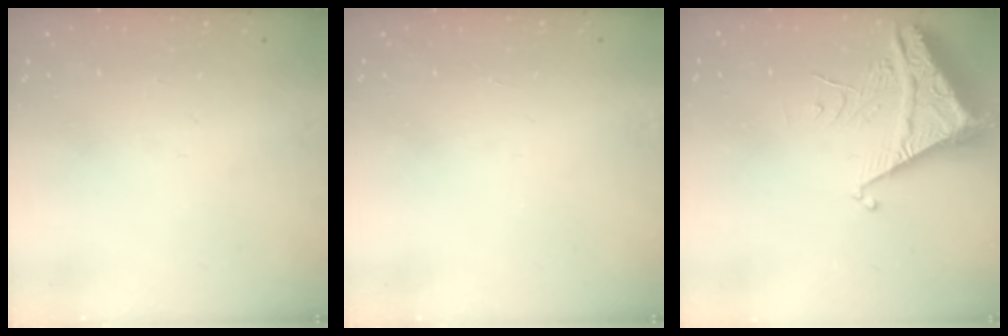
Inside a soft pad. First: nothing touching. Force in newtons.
{"total": 1.6, "press": 1.5, "slide": 0.1}
{"total": 6.6, "press": 6.6, "slide": 0.6}